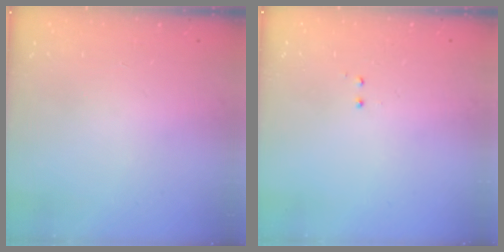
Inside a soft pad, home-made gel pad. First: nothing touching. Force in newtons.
{"total": 0.5, "press": 0.5, "slide": 0.3}